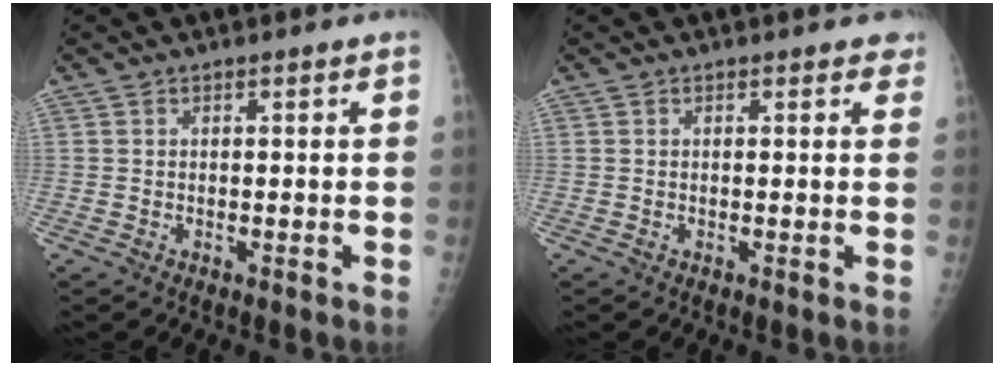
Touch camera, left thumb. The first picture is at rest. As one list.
[{"total": 1.4, "force": [1.0, 0.8, 0.6], "torque": [0.012, -0.002, 0.003]}]